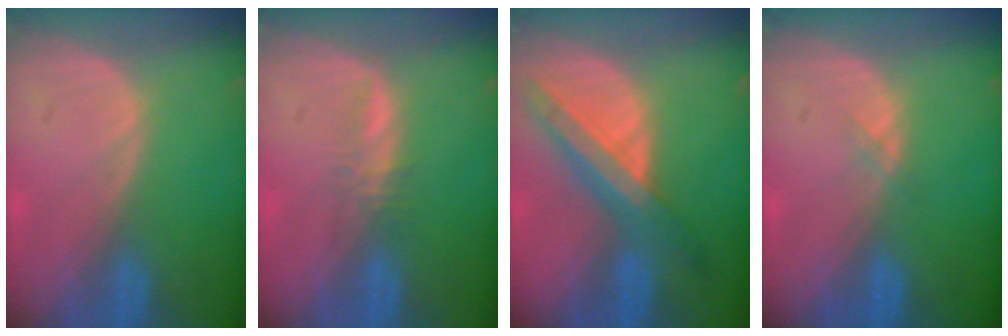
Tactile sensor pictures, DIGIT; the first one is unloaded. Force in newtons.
{"total": 2.0, "press": 1.8, "slide": 0.6}
{"total": 8.1, "press": 7.2, "slide": 3.7}
{"total": 0.6, "press": 0.6, "slide": 0.1}